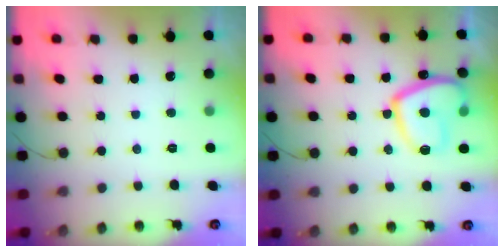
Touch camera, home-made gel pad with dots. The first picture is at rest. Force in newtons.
{"total": 15.0, "press": 14.9, "slide": 1.6}